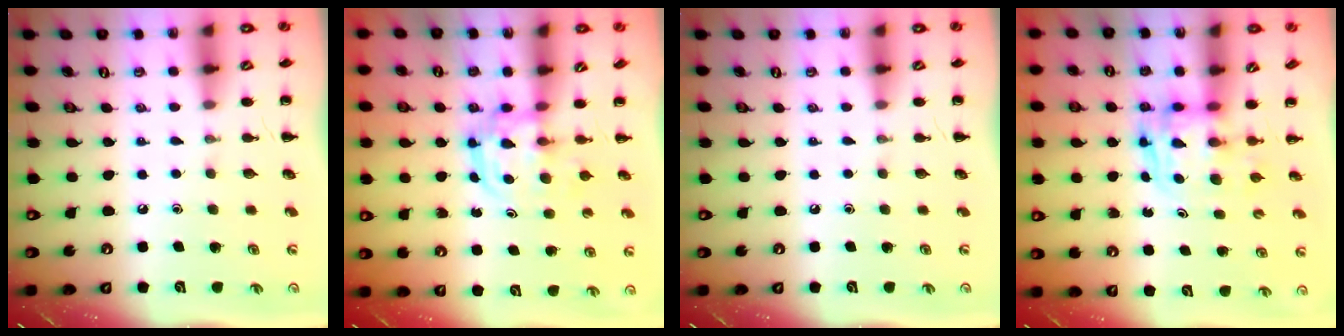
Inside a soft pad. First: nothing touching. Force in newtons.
{"total": 3.1, "press": 3.1, "slide": 0.4}
{"total": 0.0}
{"total": 2.6, "press": 2.6, "slide": 0.2}